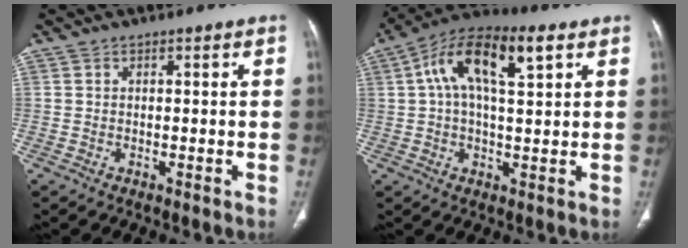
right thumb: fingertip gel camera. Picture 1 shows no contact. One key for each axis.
{"total": 14.2, "fx": 4.9, "fy": 5.7, "fz": 12.0, "tx": -0.210, "ty": 0.026, "tz": 0.078}